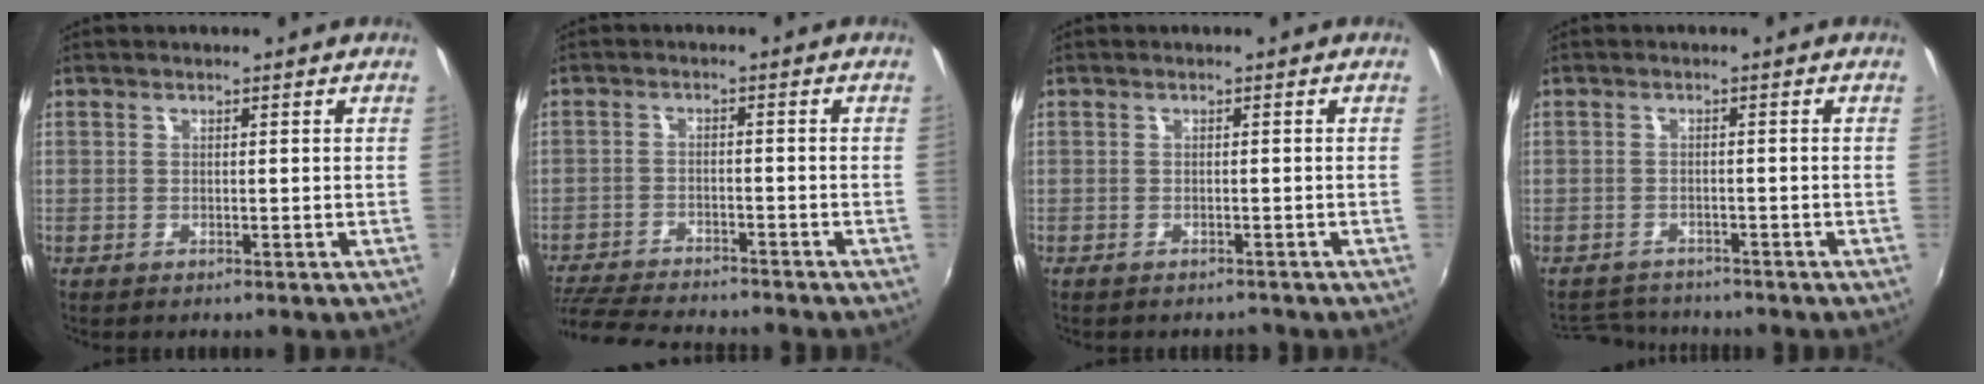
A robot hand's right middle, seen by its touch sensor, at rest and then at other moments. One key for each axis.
{"total": 12.8, "fx": -11.5, "fy": 2.1, "fz": 5.1, "tx": -0.124, "ty": -0.021, "tz": -0.187}
{"total": 1.9, "fx": -1.7, "fy": 0.7, "fz": 0.5, "tx": -0.009, "ty": -0.007, "tz": -0.022}
{"total": 5.4, "fx": -5.1, "fy": 1.6, "fz": 0.7, "tx": -0.029, "ty": 0.003, "tz": -0.082}